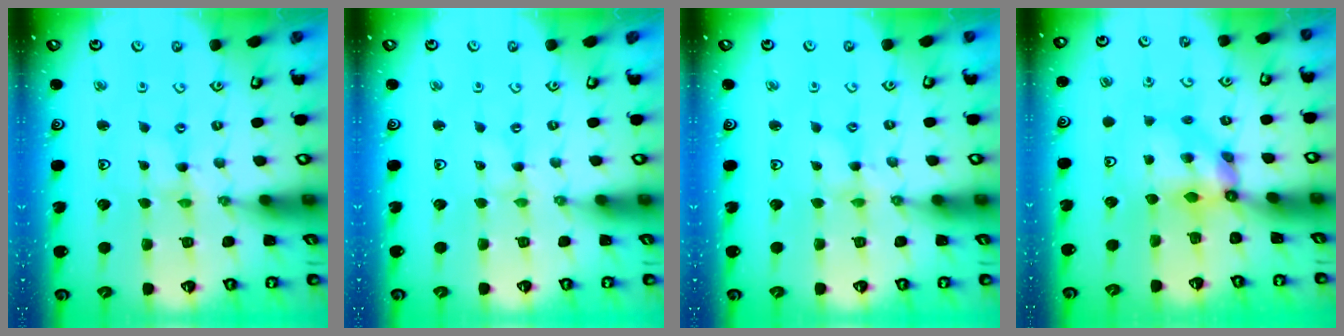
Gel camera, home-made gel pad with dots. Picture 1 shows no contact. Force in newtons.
{"total": 0.0}
{"total": 1.7, "press": 1.7, "slide": 0.3}
{"total": 6.2, "press": 6.2, "slide": 0.5}